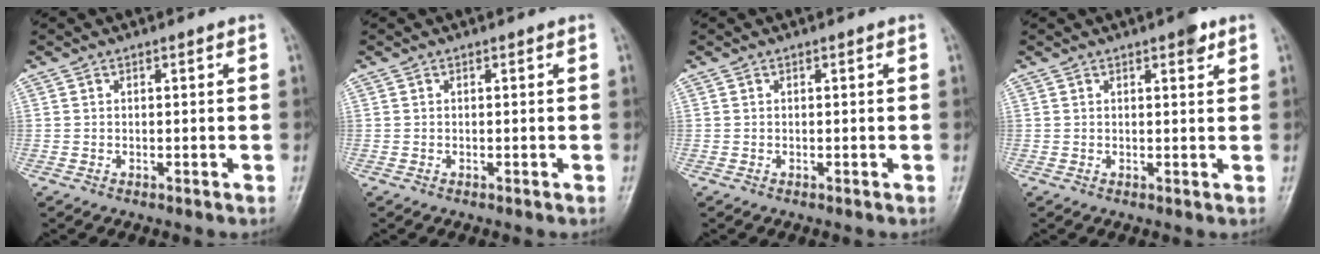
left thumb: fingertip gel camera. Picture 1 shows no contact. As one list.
[{"total": 0.0}, {"total": 0.0}, {"total": 2.5, "force": [1.6, 0.8, 1.8], "torque": [-0.020, -0.006, 0.020]}]